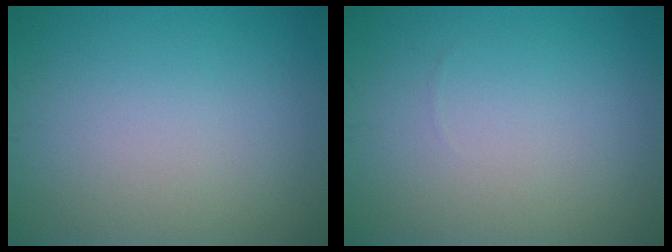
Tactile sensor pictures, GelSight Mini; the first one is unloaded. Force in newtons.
{"total": 0.0}